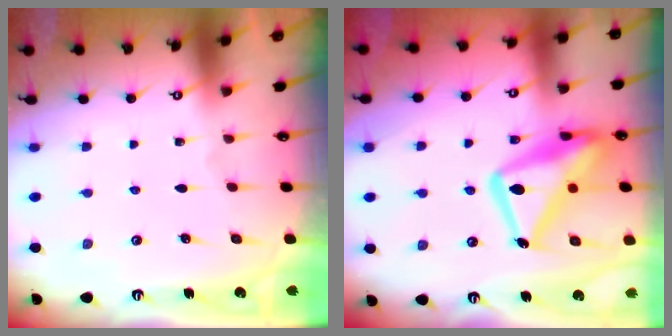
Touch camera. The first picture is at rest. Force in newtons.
{"total": 20.2, "press": 20.1, "slide": 1.9}